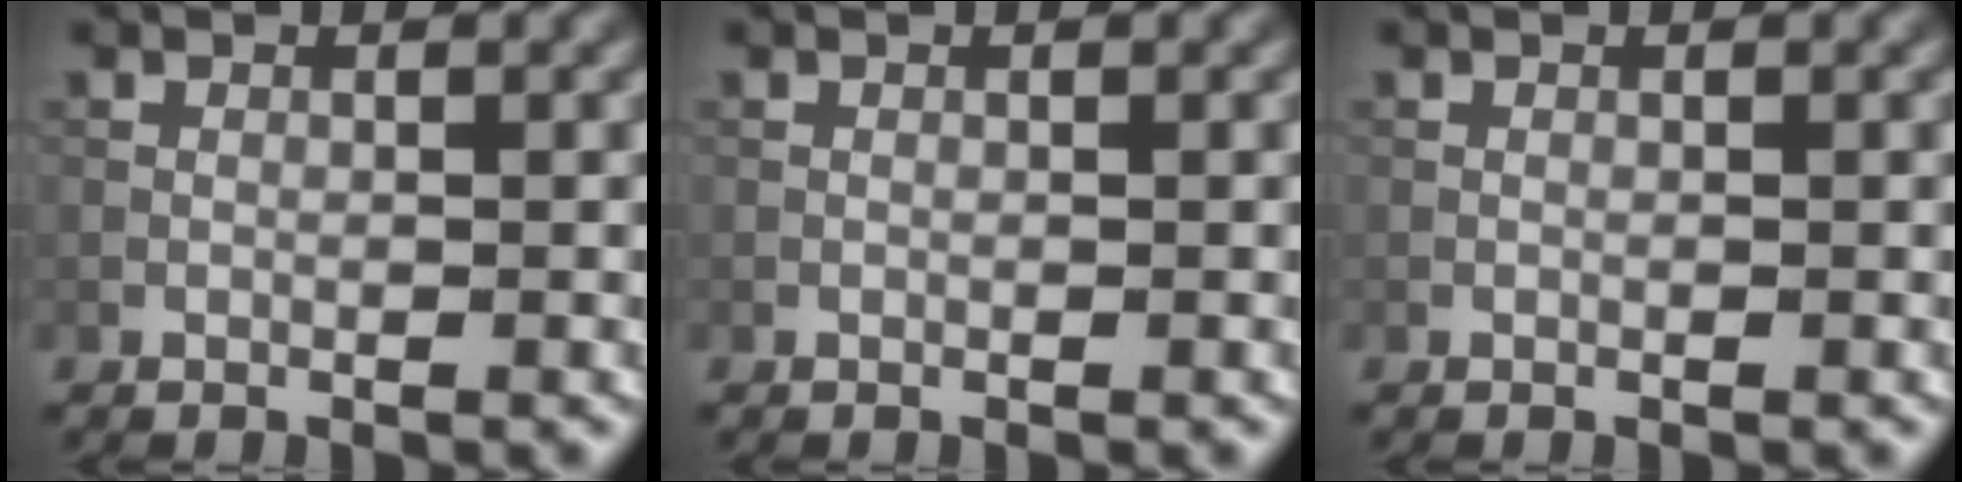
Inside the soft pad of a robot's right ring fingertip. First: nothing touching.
{"total": 0.0}
{"total": 0.0}